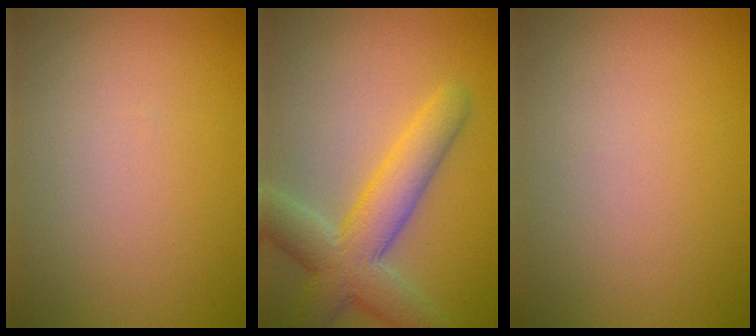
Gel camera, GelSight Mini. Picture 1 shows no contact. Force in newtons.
{"total": 5.6, "press": 5.6, "slide": 0.6}
{"total": 0.0}